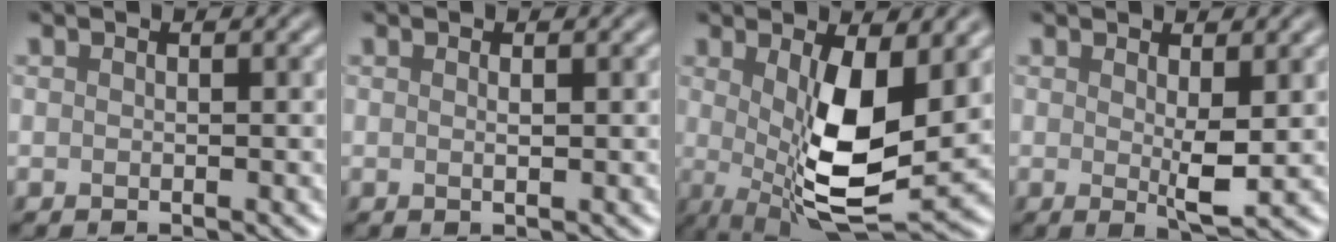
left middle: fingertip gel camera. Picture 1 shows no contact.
{"total": 0.7, "force": [0.2, 0.2, 0.7], "torque": [-0.008, -0.002, -0.001]}
{"total": 8.9, "force": [0.5, 3.0, 8.4], "torque": [-0.153, -0.021, 0.014]}
{"total": 2.5, "force": [0.4, 0.3, 2.5], "torque": [-0.048, -0.013, 0.010]}